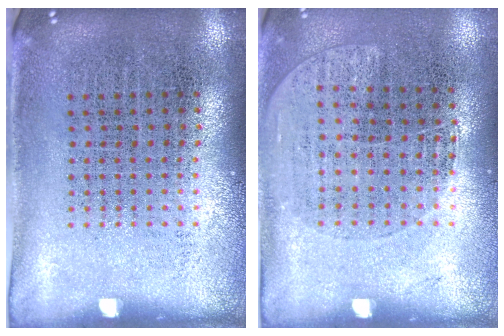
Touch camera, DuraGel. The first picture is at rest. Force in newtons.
{"total": 1.2, "press": 0.9, "slide": 0.7}